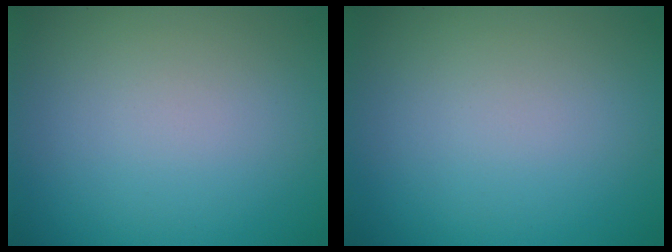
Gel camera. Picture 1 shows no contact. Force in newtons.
{"total": 0.0}